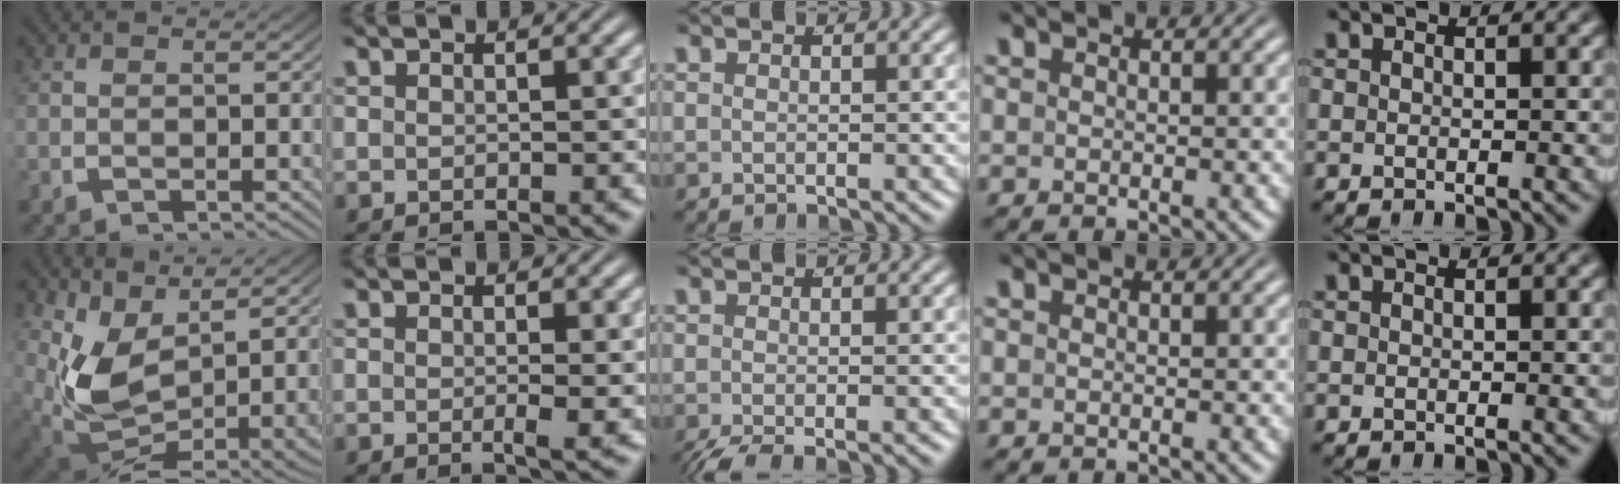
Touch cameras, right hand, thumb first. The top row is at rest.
{"thumb": {"total": 12.8, "force": [-0.4, 7.8, 10.1], "torque": [-0.233, -0.079, 0.034]}, "index": {"total": 1.5, "force": [0.1, 0.0, 1.5], "torque": [-0.025, -0.006, 0.000]}, "middle": {"total": 2.6, "force": [-2.1, 0.5, 1.4], "torque": [-0.022, -0.016, -0.024]}}